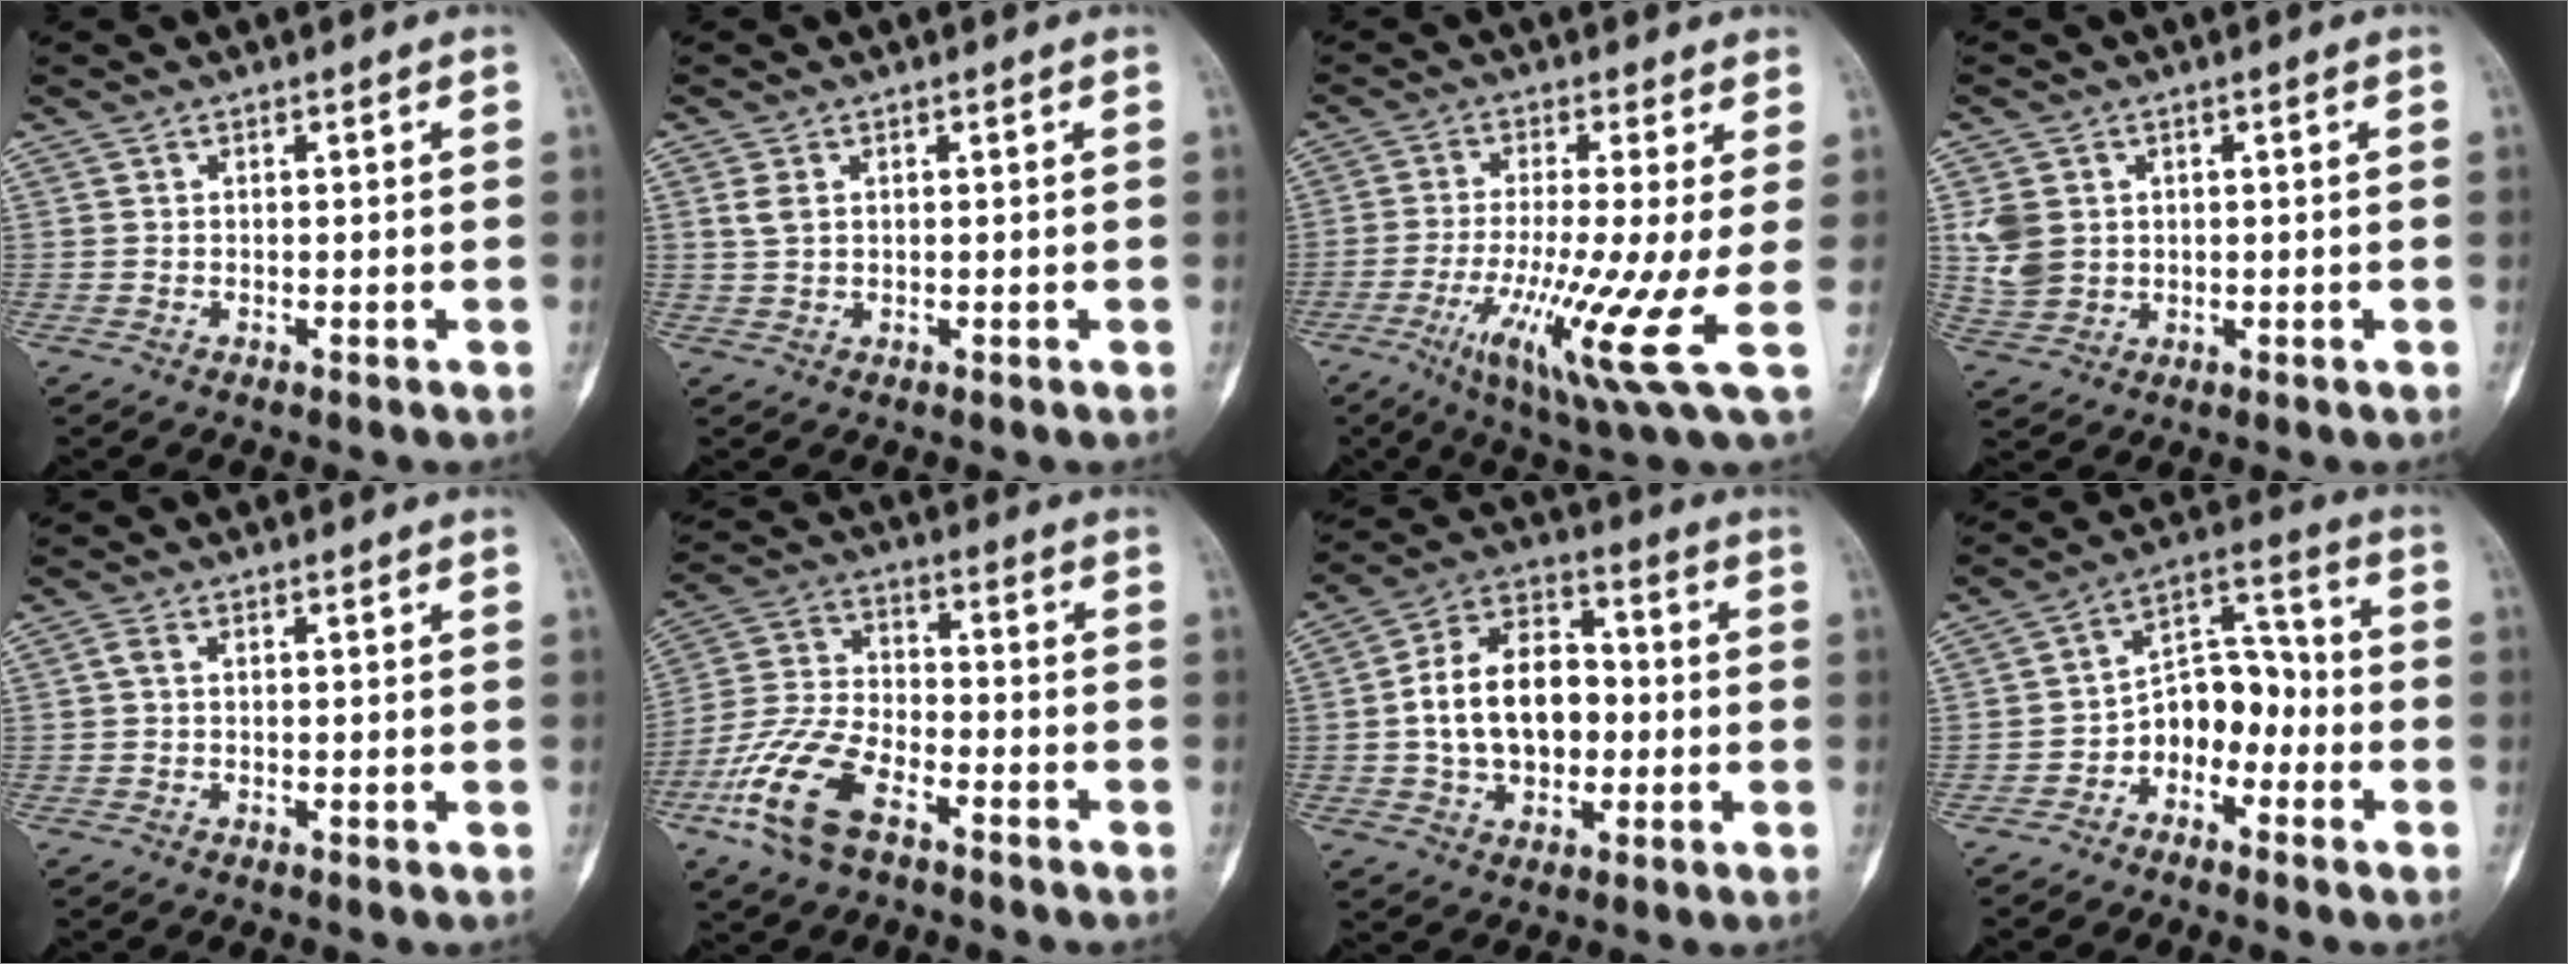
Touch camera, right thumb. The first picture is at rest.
{"total": 2.6, "force": [0.8, 1.6, 1.9], "torque": [-0.042, 0.003, 0.018]}
{"total": 13.5, "force": [-3.0, 0.6, 13.1], "torque": [-0.260, -0.026, -0.054]}
{"total": 6.4, "force": [1.1, 5.3, 3.5], "torque": [-0.065, -0.002, 0.033]}
{"total": 1.0, "force": [0.0, 0.5, 0.8], "torque": [-0.019, 0.000, -0.002]}
{"total": 14.7, "force": [-7.8, 7.1, 10.3], "torque": [-0.220, 0.033, -0.156]}
{"total": 15.5, "force": [-0.7, 10.5, 11.4], "torque": [-0.168, 0.031, -0.013]}
{"total": 9.2, "force": [-3.5, 6.6, 5.3], "torque": [-0.051, 0.063, -0.073]}